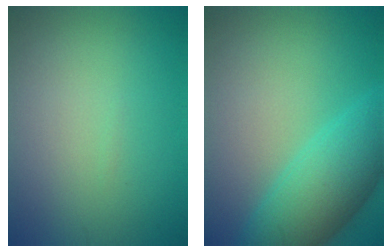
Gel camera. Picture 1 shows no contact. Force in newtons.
{"total": 7.3, "press": 7.3, "slide": 0.2}